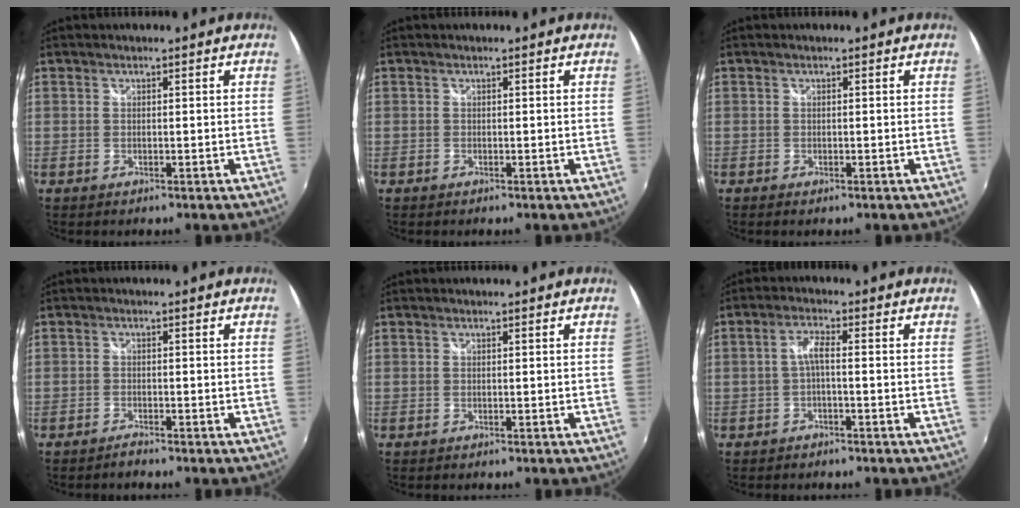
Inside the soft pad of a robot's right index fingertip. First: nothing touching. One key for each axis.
{"total": 0.0}
{"total": 0.5, "fx": -0.4, "fy": 0.3, "fz": 0.3, "tx": -0.009, "ty": -0.004, "tz": -0.008}
{"total": 1.3, "fx": -1.3, "fy": 0.1, "fz": 0.3, "tx": -0.011, "ty": -0.003, "tz": -0.026}
{"total": 0.0}
{"total": 2.7, "fx": -0.8, "fy": 0.3, "fz": 2.5, "tx": -0.053, "ty": 0.006, "tz": -0.014}